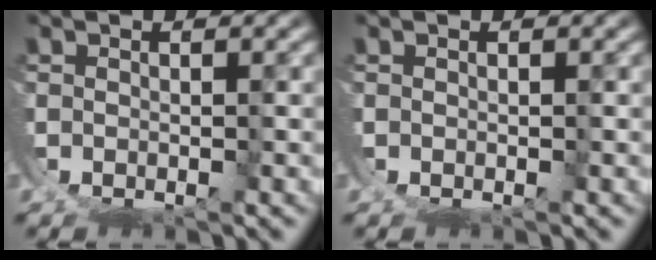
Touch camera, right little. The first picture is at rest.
{"total": 0.0}